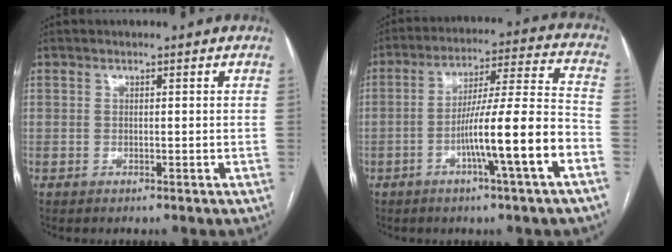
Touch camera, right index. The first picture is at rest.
{"total": 13.8, "force": [-5.3, -0.7, 12.7], "torque": [-0.209, 0.009, -0.087]}